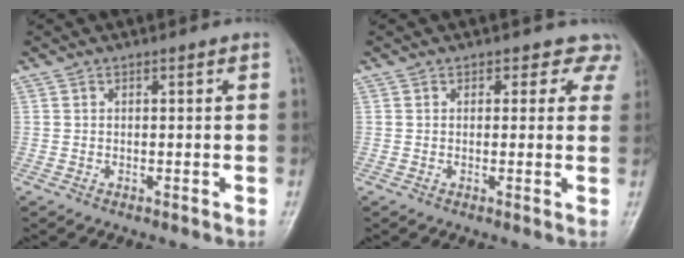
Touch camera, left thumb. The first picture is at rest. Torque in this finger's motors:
{"motor_torque": [-0.06, -0.05, 0.05, -0.02, 0.01]}